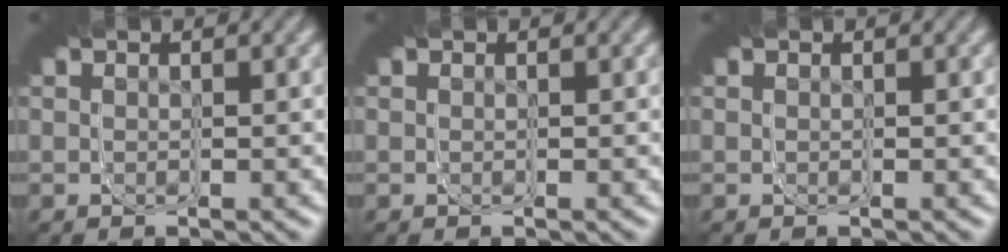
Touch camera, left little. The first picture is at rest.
{"total": 0.0}
{"total": 0.0}